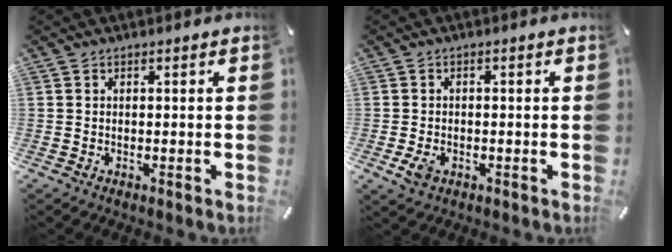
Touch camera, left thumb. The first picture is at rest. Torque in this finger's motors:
{"motor_torque": [-0.44, 0.62, 0.27, -0.19, 0.11]}